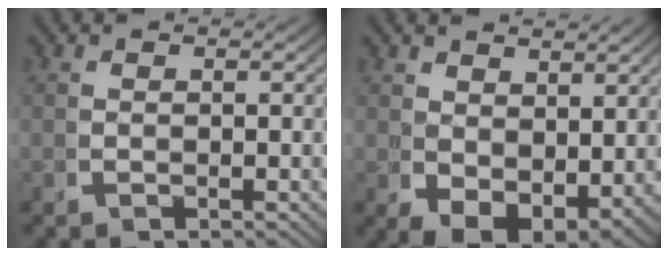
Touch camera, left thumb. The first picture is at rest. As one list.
[{"total": 5.5, "force": [-0.9, 3.9, 3.7], "torque": [-0.058, -0.041, 0.009]}]